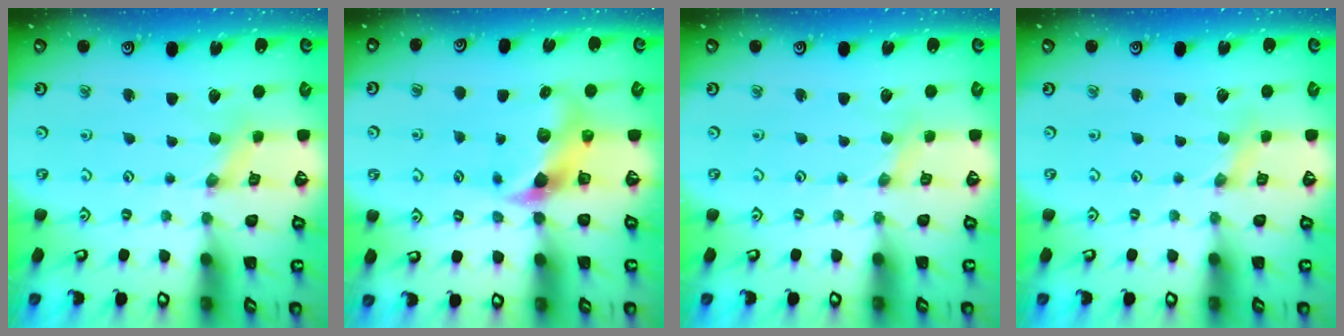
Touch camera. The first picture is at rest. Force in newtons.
{"total": 8.4, "press": 8.3, "slide": 1.1}
{"total": 1.4, "press": 1.3, "slide": 0.3}
{"total": 0.0}